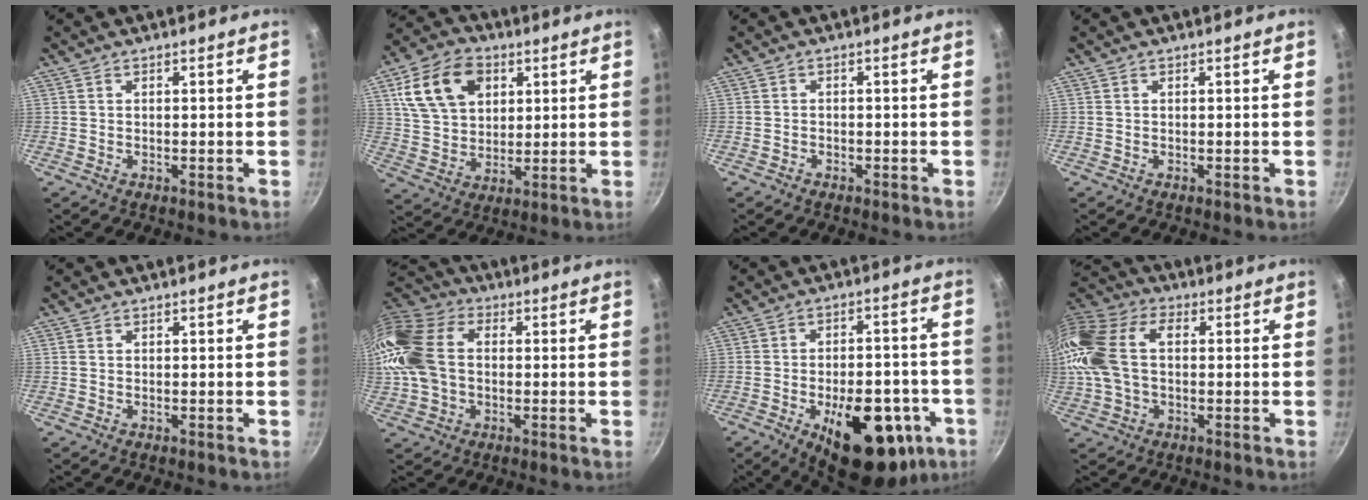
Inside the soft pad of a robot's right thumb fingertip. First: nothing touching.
{"total": 15.2, "force": [5.6, 10.8, 9.1], "torque": [-0.145, 0.000, 0.100]}
{"total": 1.2, "force": [-0.8, 0.8, 0.1], "torque": [-0.003, 0.015, -0.013]}
{"total": 0.0}
{"total": 0.5, "force": [0.2, 0.4, 0.3], "torque": [-0.008, 0.001, 0.004]}
{"total": 18.3, "force": [0.7, 13.1, 12.7], "torque": [-0.267, 0.031, 0.003]}
{"total": 22.2, "force": [-8.7, 11.5, 16.9], "torque": [-0.184, 0.029, -0.105]}
{"total": 18.0, "force": [1.4, 11.6, 13.7], "torque": [-0.292, 0.032, 0.013]}